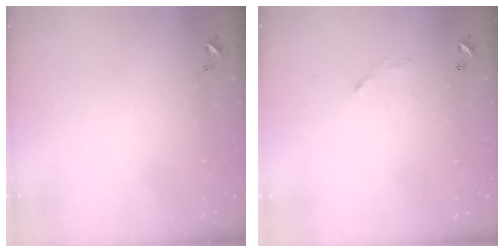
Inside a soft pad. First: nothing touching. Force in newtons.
{"total": 4.0, "press": 4.0, "slide": 0.2}